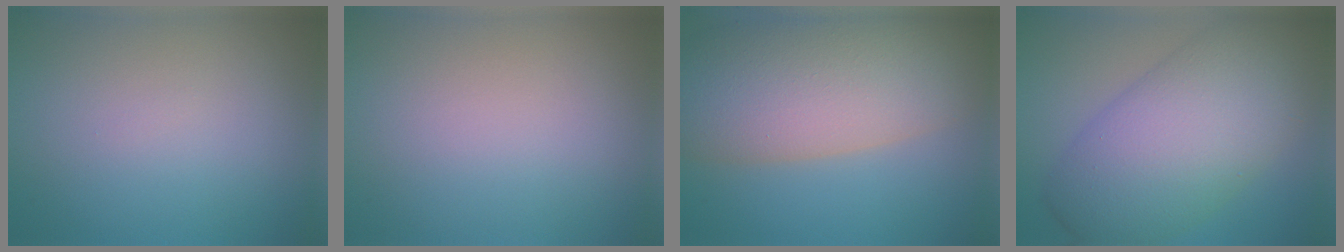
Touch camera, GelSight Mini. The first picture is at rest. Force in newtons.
{"total": 0.0}
{"total": 11.8, "press": 11.7, "slide": 1.0}
{"total": 11.4, "press": 11.4, "slide": 0.3}